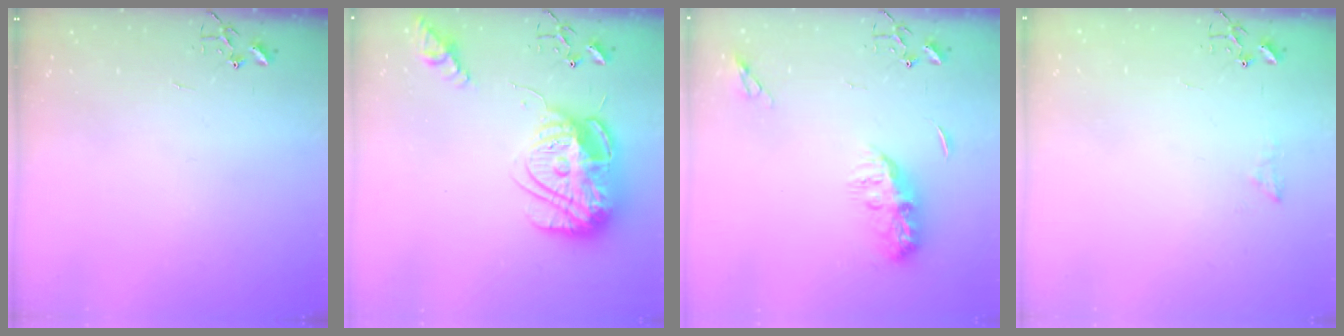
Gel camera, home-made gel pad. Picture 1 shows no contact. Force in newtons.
{"total": 24.2, "press": 24.1, "slide": 2.0}
{"total": 9.8, "press": 9.8, "slide": 0.5}
{"total": 6.9, "press": 6.8, "slide": 0.7}